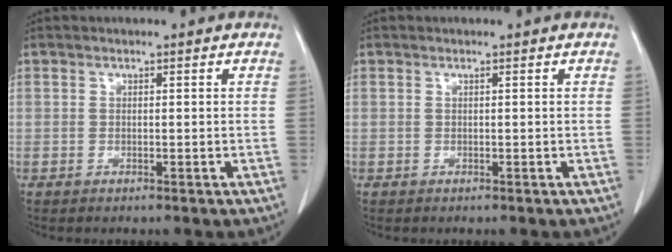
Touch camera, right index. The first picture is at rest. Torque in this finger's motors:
{"motor_torque": [0.09, -0.06, 0.00, 0.01]}